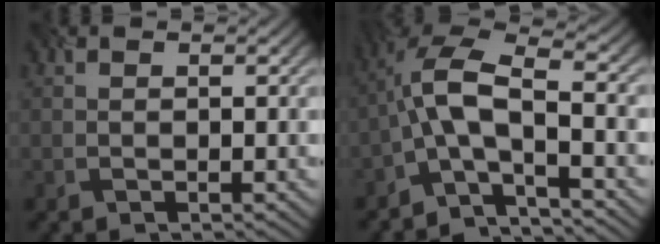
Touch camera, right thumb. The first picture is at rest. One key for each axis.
{"total": 9.2, "fx": -3.4, "fy": 3.4, "fz": 7.8, "tx": -0.147, "ty": 0.018, "tz": -0.067}